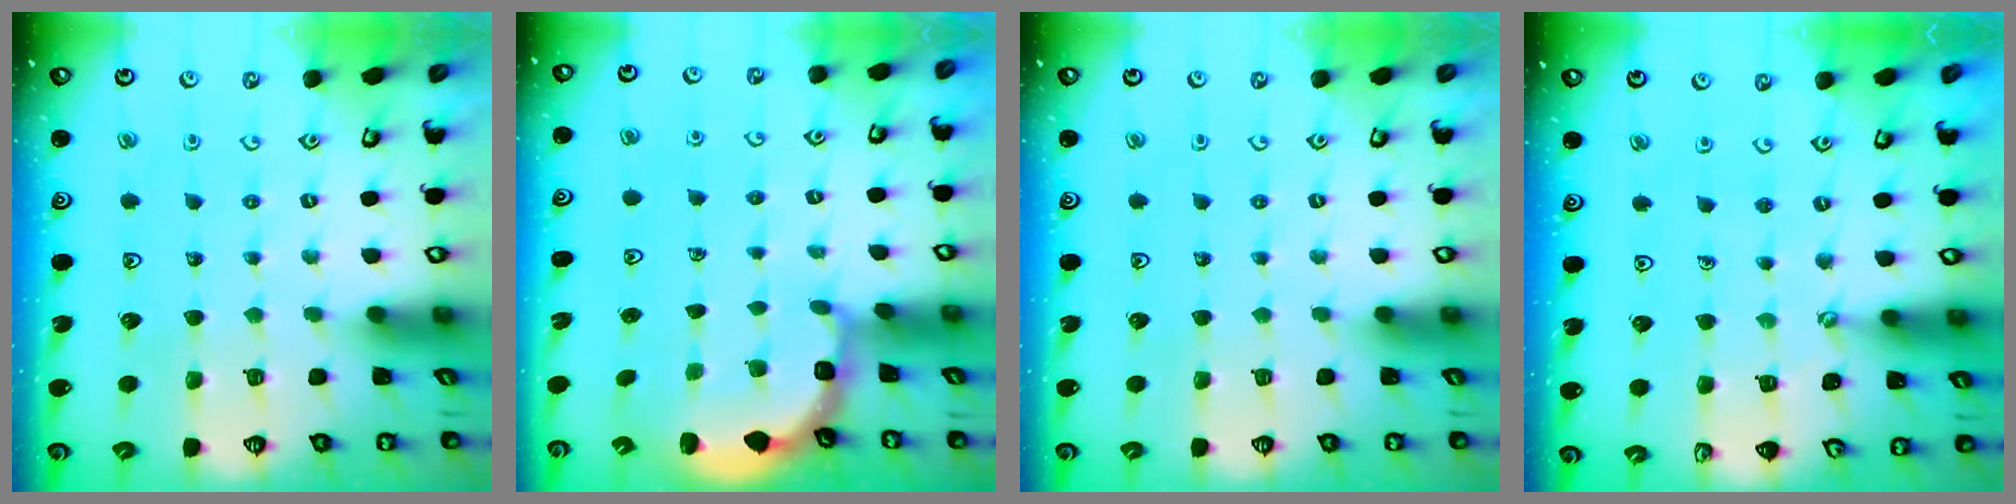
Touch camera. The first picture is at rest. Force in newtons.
{"total": 2.8, "press": 2.5, "slide": 1.4}
{"total": 0.0}
{"total": 1.9, "press": 1.9, "slide": 0.2}